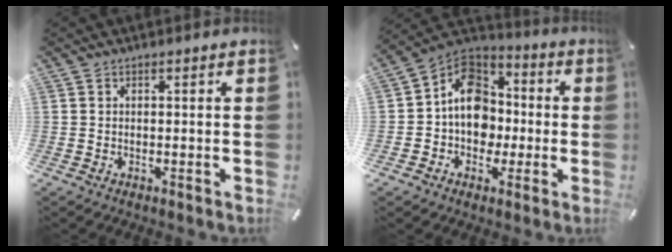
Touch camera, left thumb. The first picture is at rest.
{"total": 12.8, "force": [-1.1, 11.2, 6.1], "torque": [-0.109, 0.019, -0.017]}